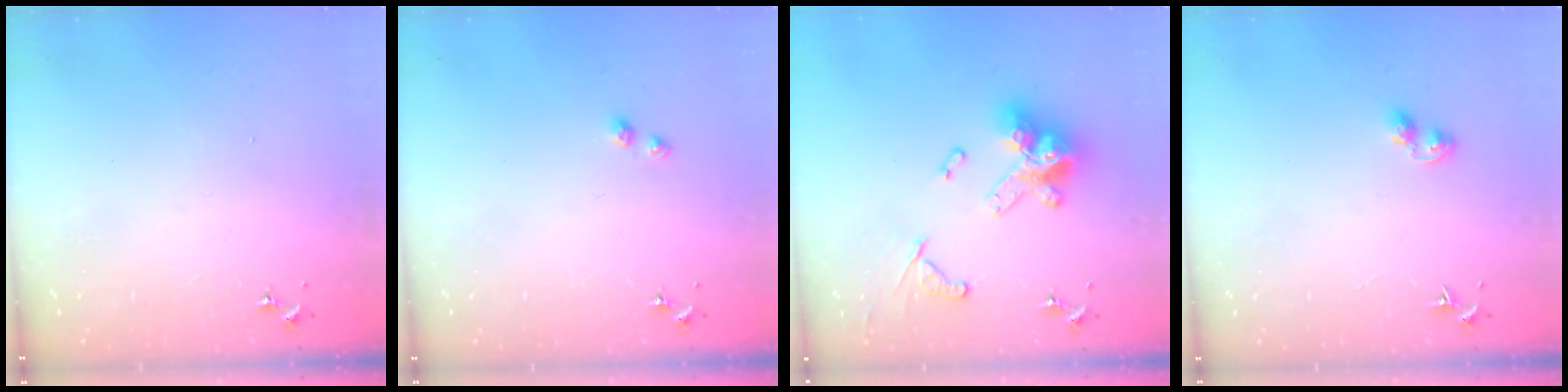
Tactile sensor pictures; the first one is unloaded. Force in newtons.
{"total": 3.2, "press": 3.1, "slide": 0.4}
{"total": 18.5, "press": 18.4, "slide": 1.7}
{"total": 5.0, "press": 5.0, "slide": 0.5}